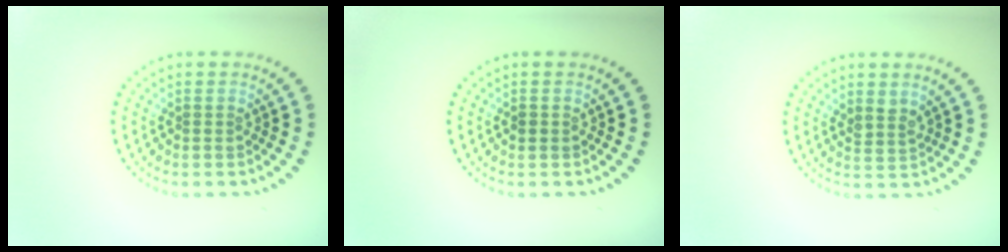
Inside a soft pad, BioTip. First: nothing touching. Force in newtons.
{"total": 0.8, "press": 0.8, "slide": 0.1}
{"total": 1.3, "press": 1.1, "slide": 0.8}